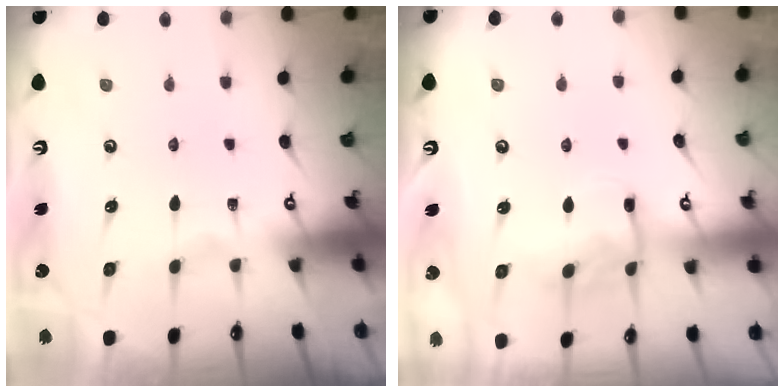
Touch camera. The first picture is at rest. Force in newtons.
{"total": 9.0, "press": 9.0, "slide": 0.9}